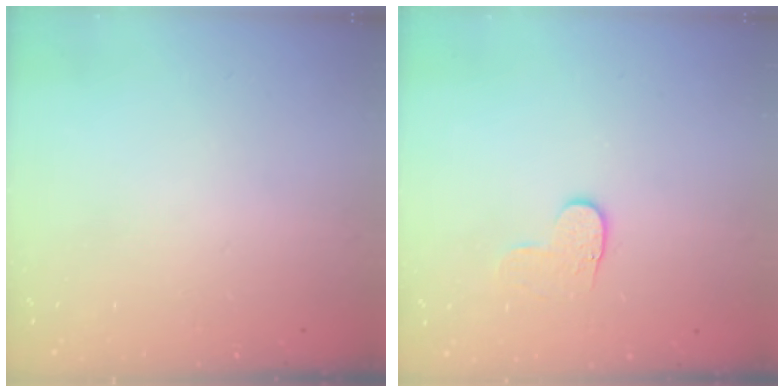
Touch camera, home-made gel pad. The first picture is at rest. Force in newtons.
{"total": 3.6, "press": 3.6, "slide": 0.4}